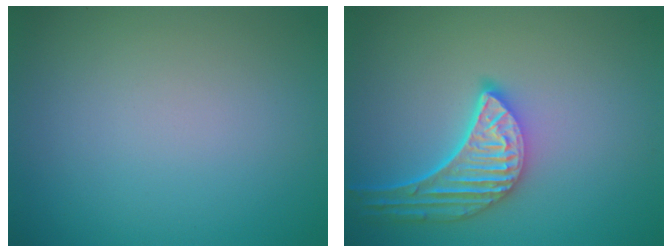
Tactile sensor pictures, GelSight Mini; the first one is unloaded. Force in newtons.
{"total": 5.2, "press": 4.2, "slide": 3.1}